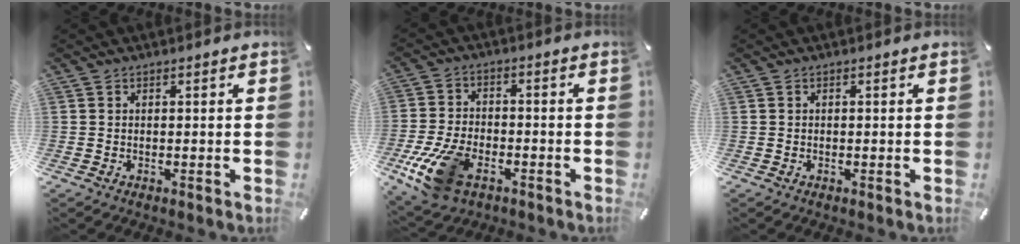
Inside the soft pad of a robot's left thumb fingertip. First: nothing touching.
{"total": 14.0, "force": [-6.4, 8.1, 9.5], "torque": [-0.201, 0.019, -0.109]}
{"total": 0.0}